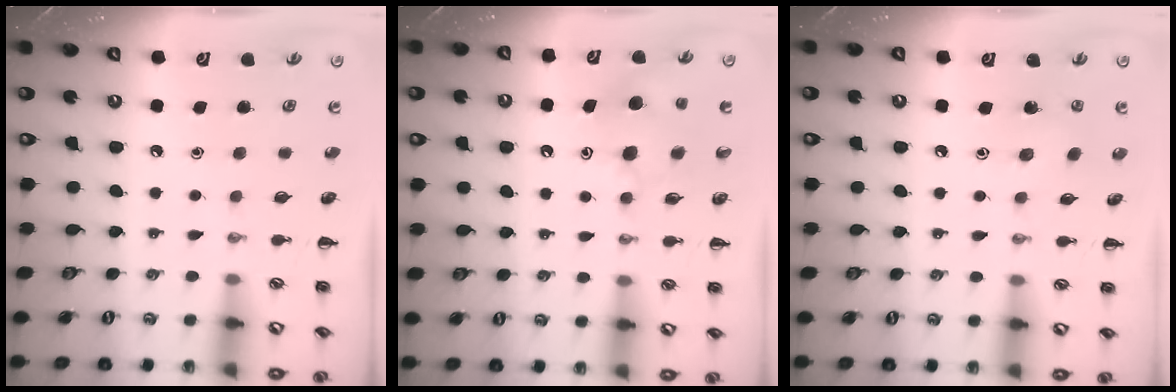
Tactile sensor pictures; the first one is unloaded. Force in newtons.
{"total": 7.1, "press": 7.1, "slide": 0.5}
{"total": 4.6, "press": 4.4, "slide": 1.3}